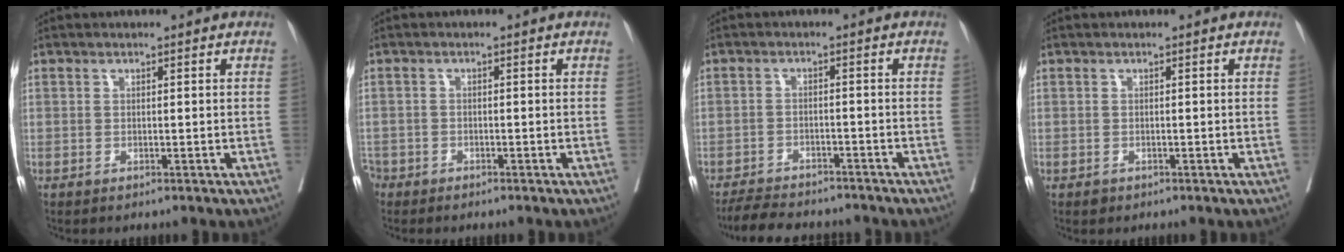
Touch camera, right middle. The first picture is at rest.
{"total": 3.1, "force": [-2.5, 1.8, 0.3], "torque": [-0.005, 0.003, -0.052]}
{"total": 9.3, "force": [-8.5, 2.0, 3.0], "torque": [-0.044, -0.004, -0.127]}
{"total": 0.7, "force": [-0.4, 0.5, 0.2], "torque": [-0.003, 0.001, -0.005]}